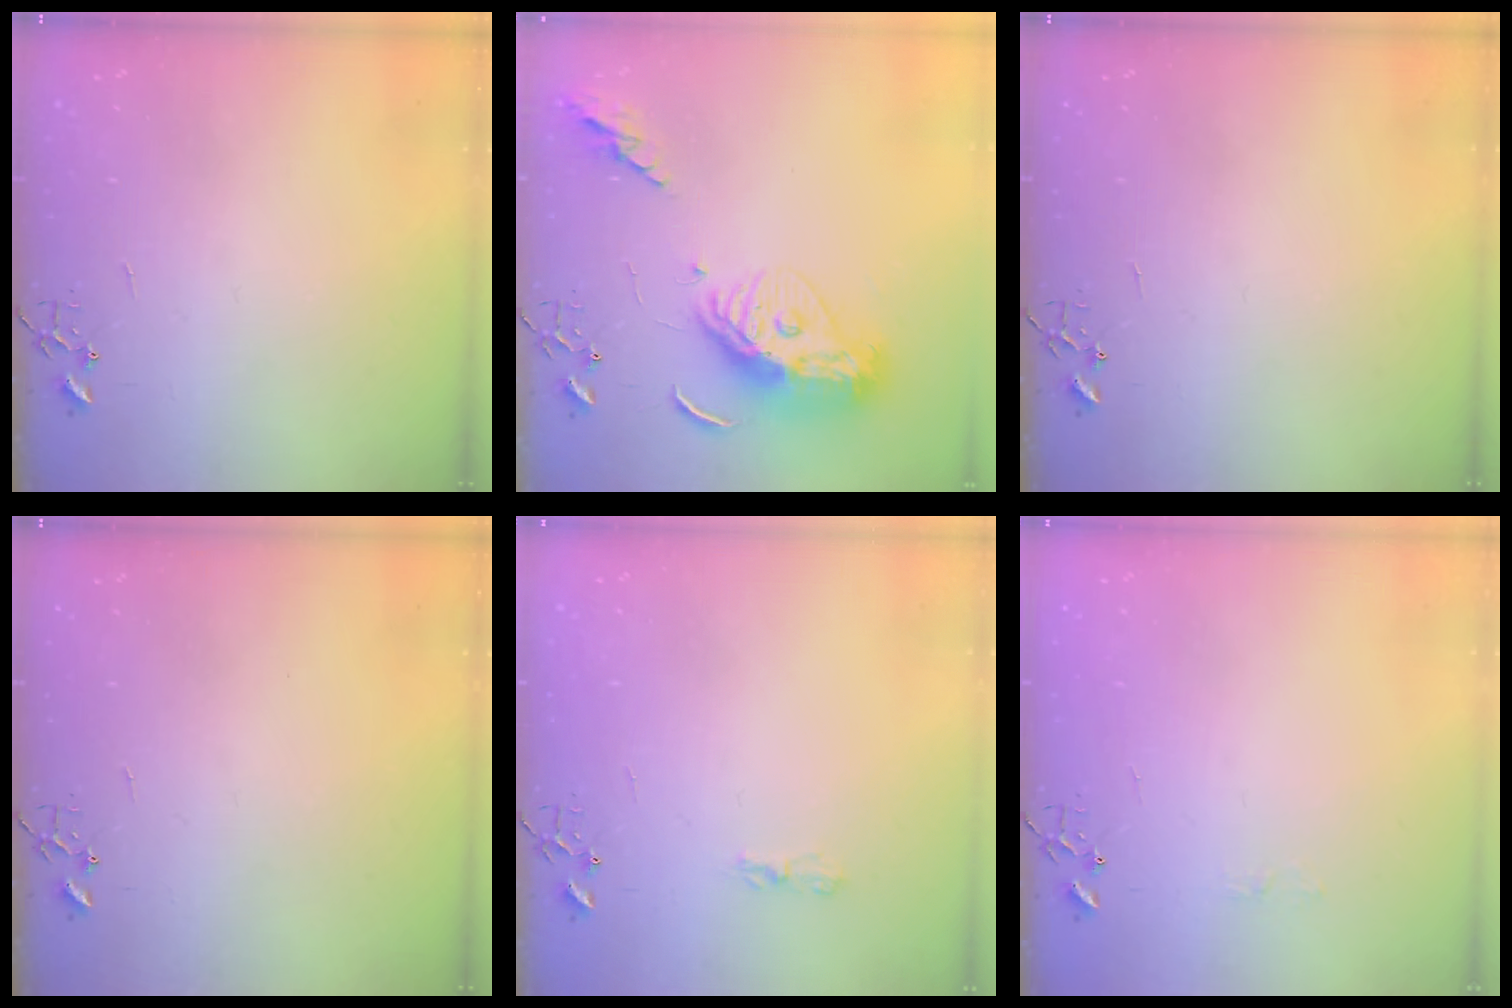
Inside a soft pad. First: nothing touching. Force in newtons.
{"total": 14.7, "press": 14.6, "slide": 1.6}
{"total": 0.0}
{"total": 0.0}
{"total": 3.1, "press": 3.1, "slide": 0.6}
{"total": 3.3, "press": 3.2, "slide": 0.5}